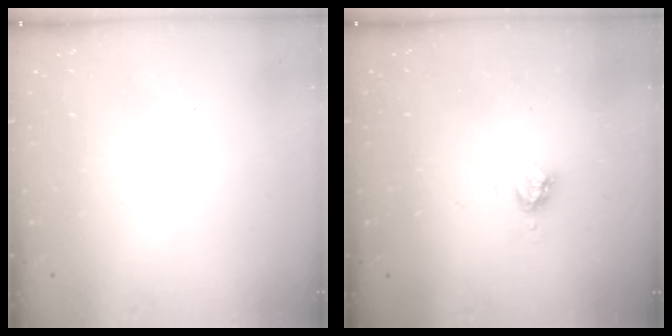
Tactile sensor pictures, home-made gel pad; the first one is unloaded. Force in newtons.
{"total": 3.7, "press": 3.7, "slide": 0.2}